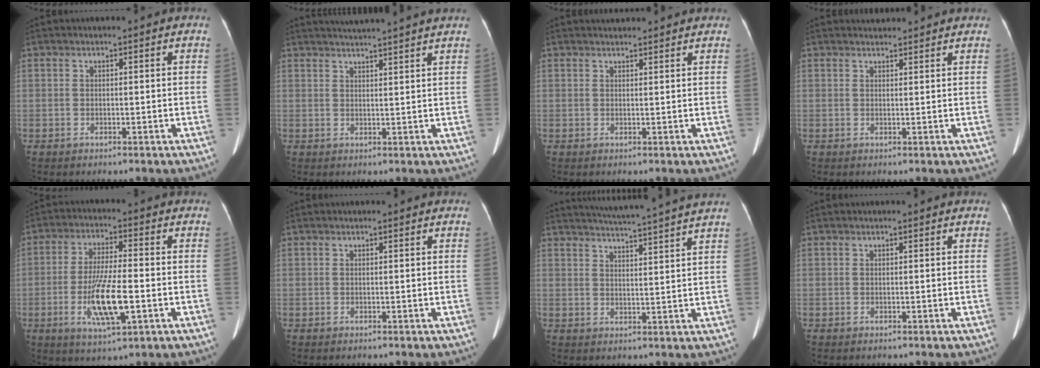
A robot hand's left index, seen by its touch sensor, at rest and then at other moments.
{"total": 8.9, "force": [8.1, -1.1, 3.4], "torque": [-0.051, 0.021, 0.101]}
{"total": 4.0, "force": [3.9, 0.5, 0.8], "torque": [-0.014, 0.027, 0.047]}
{"total": 2.8, "force": [2.8, 0.4, 0.2], "torque": [-0.011, 0.022, 0.038]}
{"total": 9.8, "force": [-2.8, 1.6, 9.3], "torque": [-0.180, -0.010, -0.048]}
{"total": 0.0}
{"total": 13.9, "force": [12.7, -1.5, 5.6], "torque": [-0.098, -0.011, 0.161]}
{"total": 0.0}